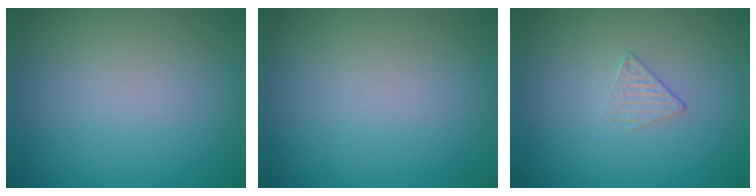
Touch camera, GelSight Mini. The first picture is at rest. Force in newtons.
{"total": 0.0}
{"total": 1.1, "press": 0.5, "slide": 1.0}